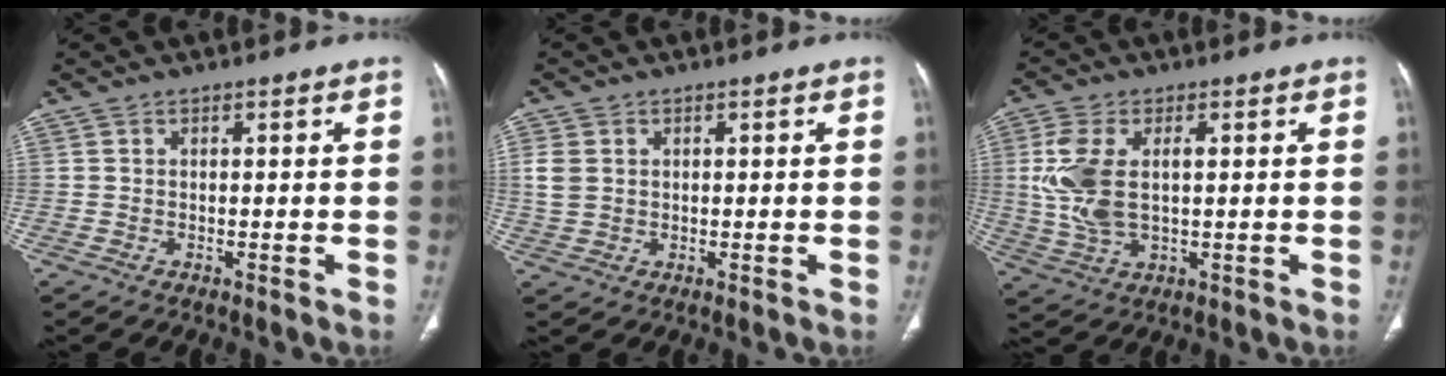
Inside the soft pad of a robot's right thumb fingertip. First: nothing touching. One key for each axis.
{"total": 4.0, "fx": 0.8, "fy": 3.2, "fz": 2.3, "tx": -0.047, "ty": 0.003, "tz": 0.018}
{"total": 10.3, "fx": 1.3, "fy": 5.6, "fz": 8.5, "tx": -0.200, "ty": 0.002, "tz": 0.030}